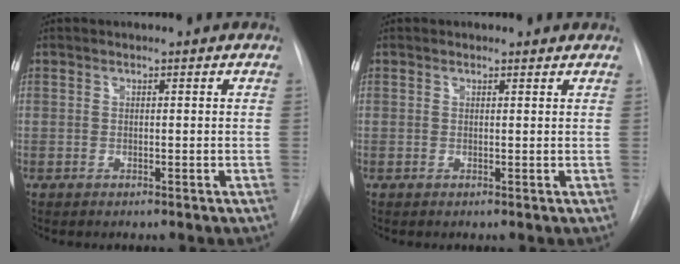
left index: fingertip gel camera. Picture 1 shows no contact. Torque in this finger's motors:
{"motor_torque": [0.19, -0.32, -0.16, -0.01]}